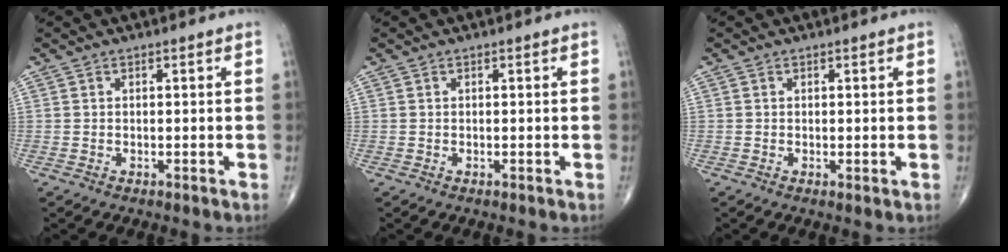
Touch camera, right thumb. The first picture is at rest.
{"total": 0.0}
{"total": 0.6, "force": [0.0, 0.2, 0.5], "torque": [-0.012, -0.003, 0.000]}